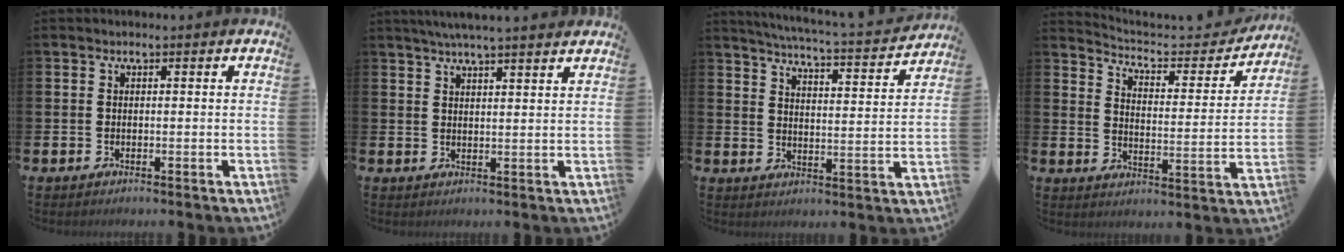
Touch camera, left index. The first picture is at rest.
{"total": 4.4, "force": [4.2, -0.4, 1.4], "torque": [-0.036, -0.010, 0.075]}
{"total": 4.7, "force": [4.5, -0.2, 1.3], "torque": [-0.041, -0.042, 0.070]}
{"total": 5.1, "force": [4.7, 1.4, 1.1], "torque": [-0.046, -0.039, 0.073]}